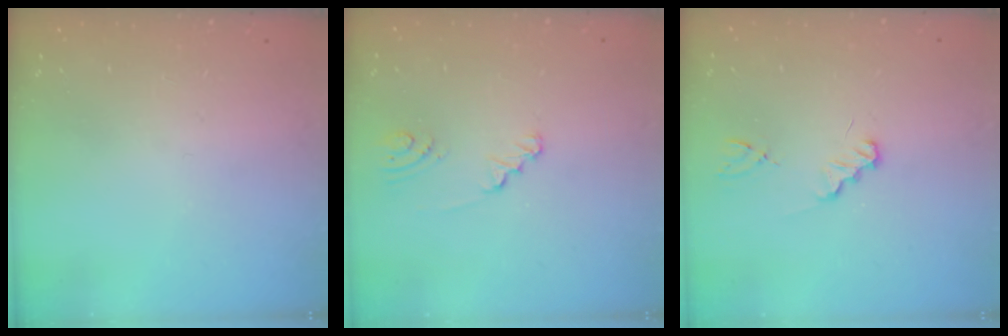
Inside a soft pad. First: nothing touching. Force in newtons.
{"total": 1.5, "press": 1.5, "slide": 0.1}
{"total": 1.2, "press": 1.2, "slide": 0.1}